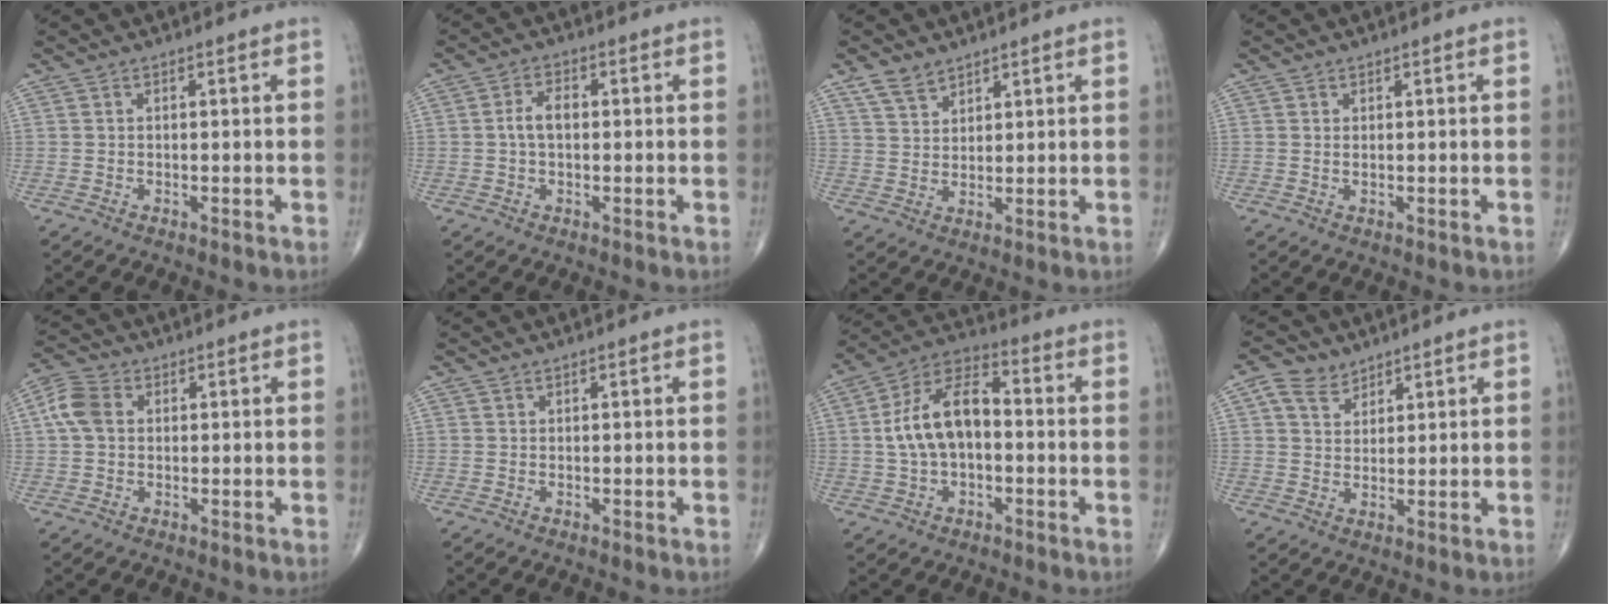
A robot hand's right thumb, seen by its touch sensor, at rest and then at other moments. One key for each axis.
{"total": 3.9, "fx": 0.0, "fy": 2.2, "fz": 3.2, "tx": -0.060, "ty": 0.013, "tz": -0.005}
{"total": 4.5, "fx": 3.3, "fy": 2.5, "fz": 1.7, "tx": -0.020, "ty": -0.016, "tz": 0.069}
{"total": 0.5, "fx": 0.2, "fy": 0.2, "fz": 0.5, "tx": -0.009, "ty": 0.000, "tz": 0.005}
{"total": 6.0, "fx": 1.0, "fy": 4.3, "fz": 4.0, "tx": -0.088, "ty": 0.017, "tz": 0.015}
{"total": 0.0}
{"total": 13.1, "fx": -0.2, "fy": 7.4, "fz": 10.8, "tx": -0.192, "ty": 0.040, "tz": -0.014}
{"total": 5.0, "fx": 3.1, "fy": 3.4, "fz": 1.9, "tx": -0.021, "ty": -0.010, "tz": 0.060}